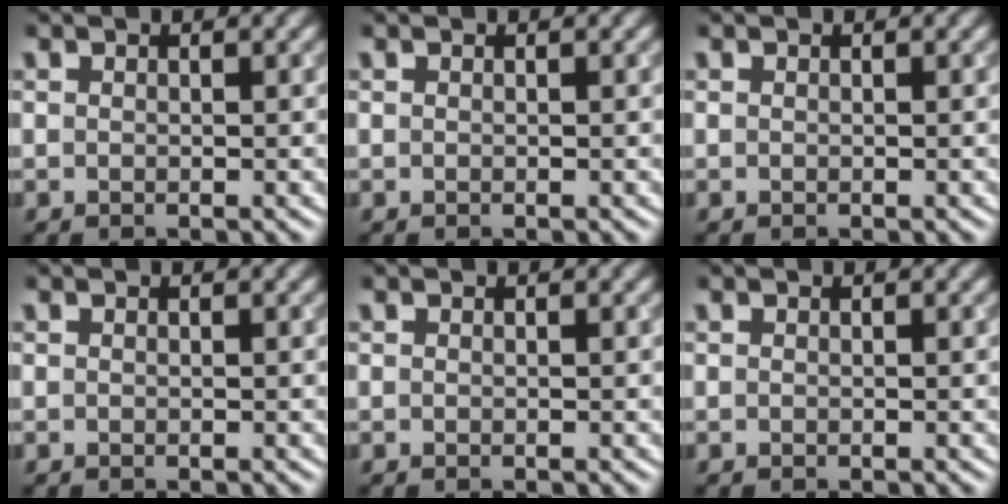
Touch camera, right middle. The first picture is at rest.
{"total": 0.0}
{"total": 0.0}
{"total": 0.0}
{"total": 0.0}
{"total": 0.0}